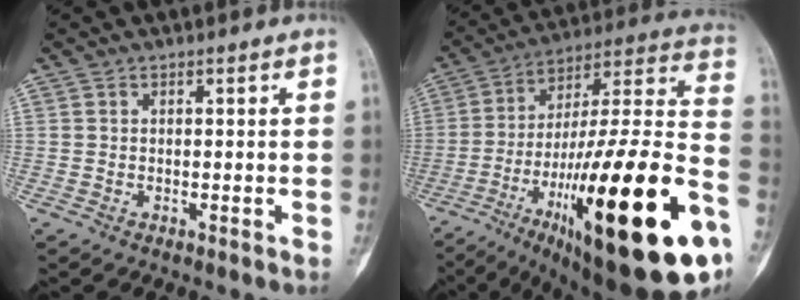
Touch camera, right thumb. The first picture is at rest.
{"total": 38.3, "force": [-14.6, 9.5, 34.1], "torque": [-0.458, 0.051, -0.224]}